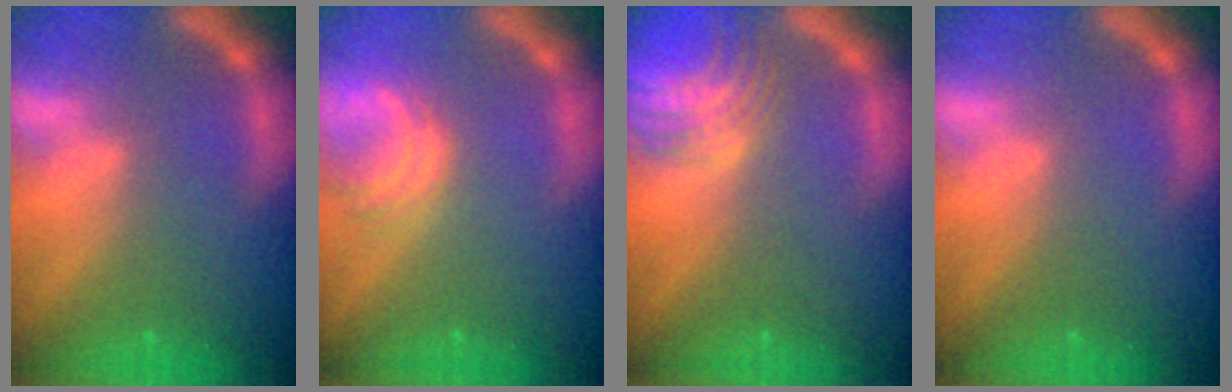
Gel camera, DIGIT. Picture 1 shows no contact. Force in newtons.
{"total": 3.0}
{"total": 7.0}
{"total": 0.0}